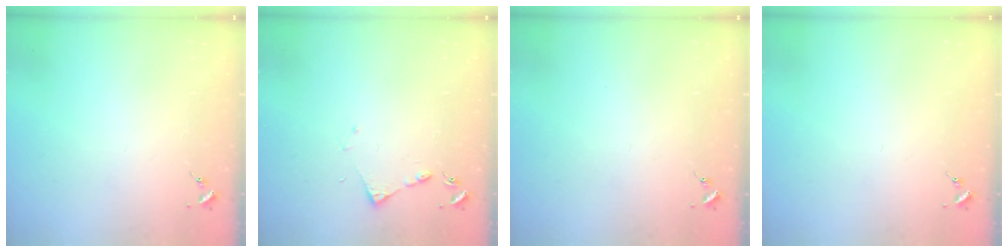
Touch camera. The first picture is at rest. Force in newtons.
{"total": 4.6, "press": 4.5, "slide": 0.5}
{"total": 0.0}
{"total": 0.0}